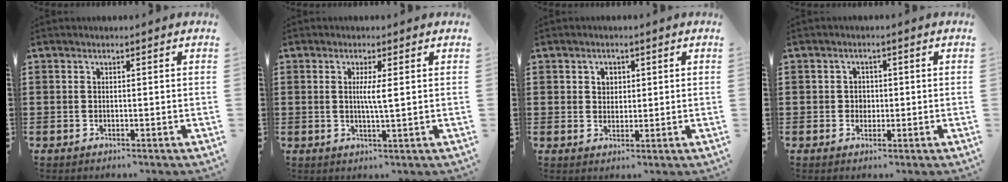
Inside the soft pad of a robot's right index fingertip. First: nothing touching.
{"total": 3.1, "force": [0.4, -0.1, 3.0], "torque": [-0.058, -0.006, 0.005]}
{"total": 1.9, "force": [0.7, 1.6, 0.7], "torque": [-0.020, 0.010, 0.013]}
{"total": 1.8, "force": [-0.1, 1.7, 0.5], "torque": [-0.017, 0.007, -0.005]}